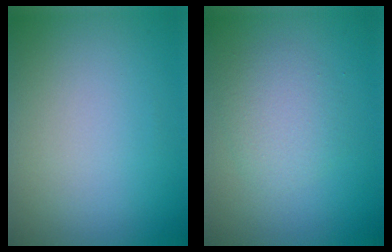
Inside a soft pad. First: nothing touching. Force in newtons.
{"total": 2.4, "press": 2.4, "slide": 0.0}